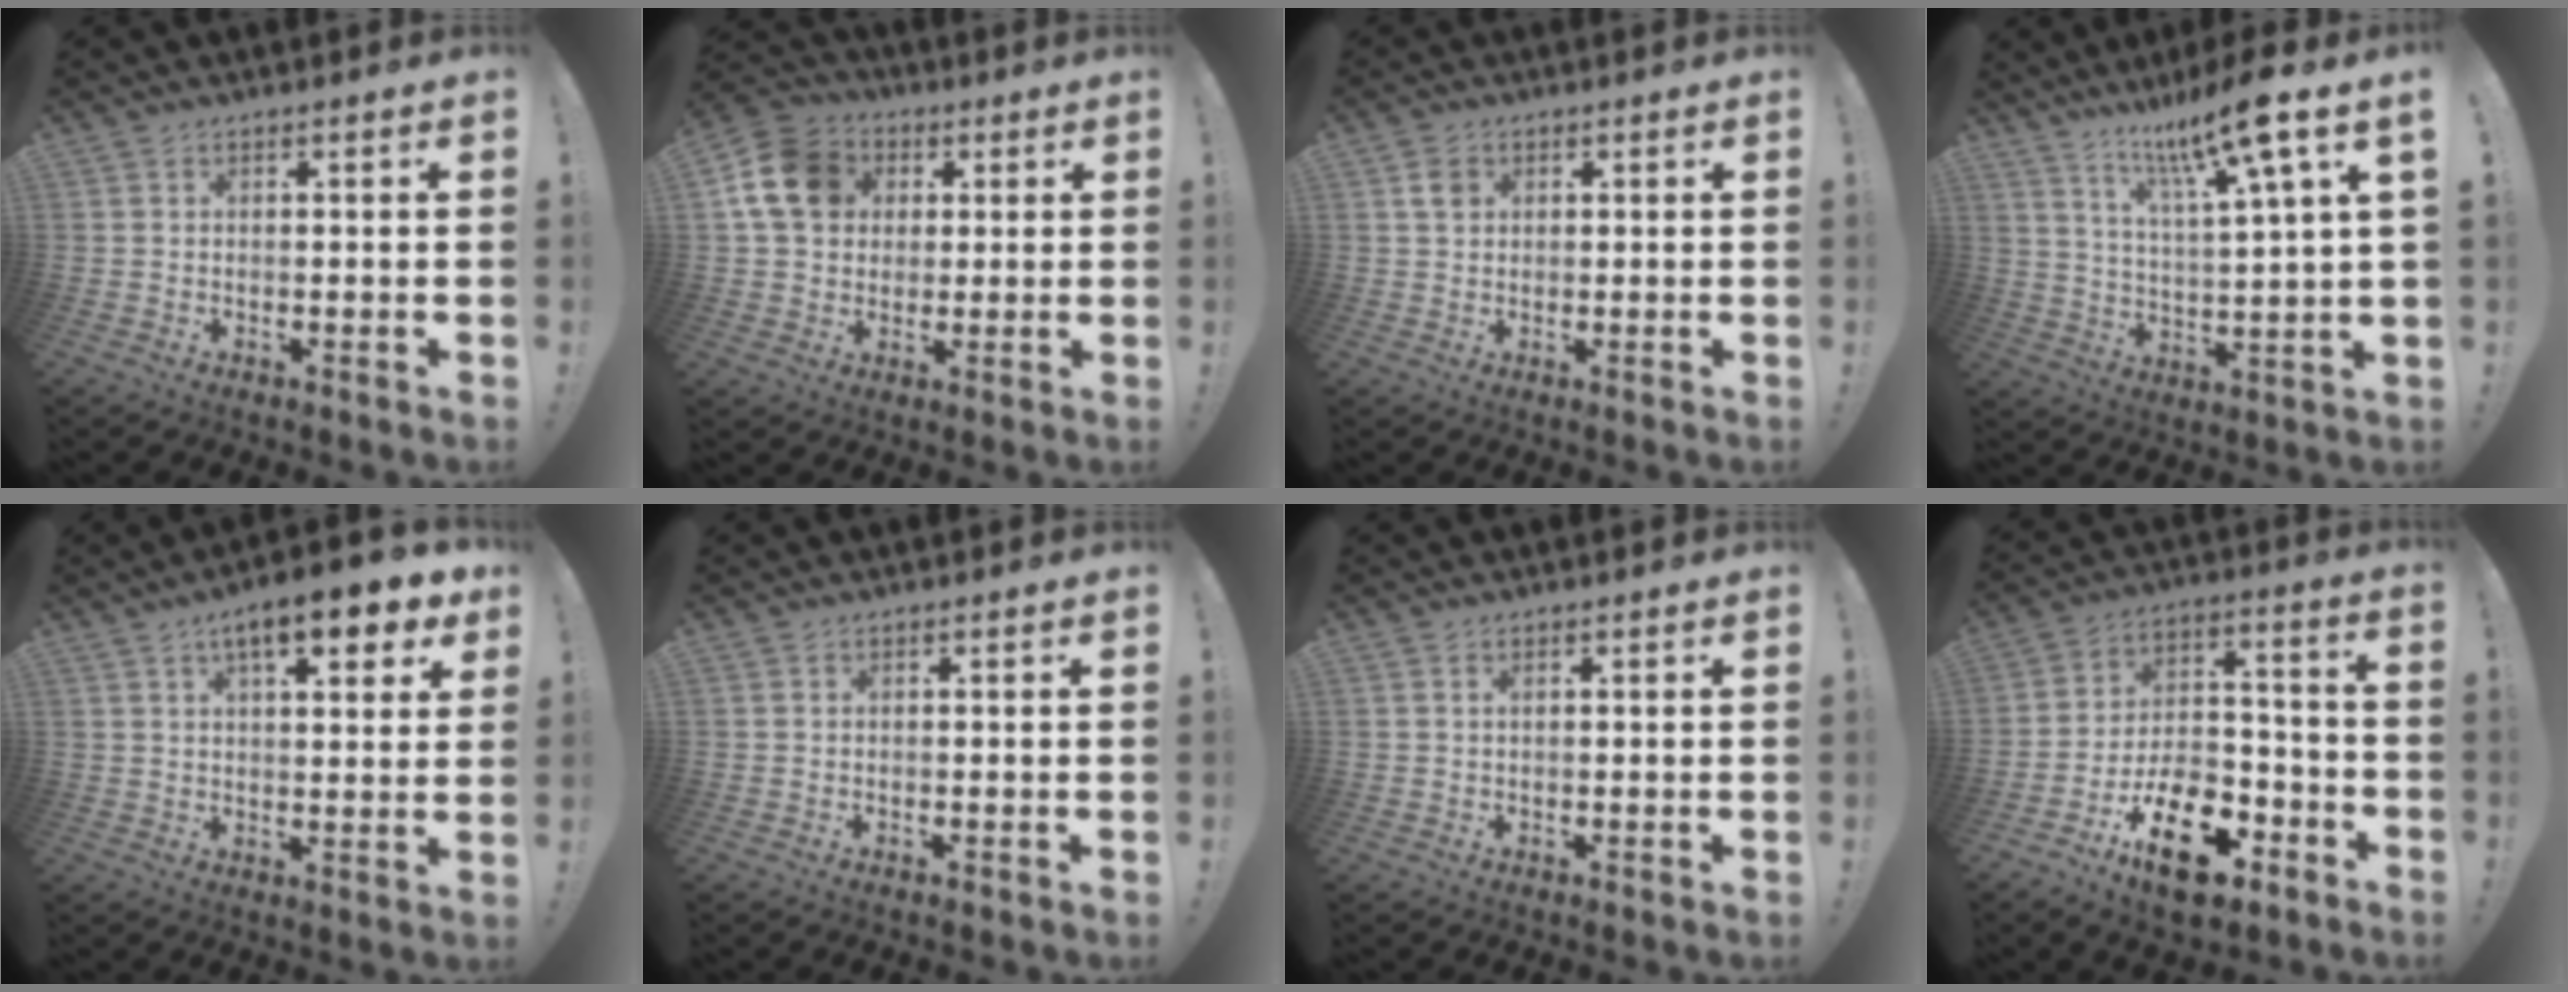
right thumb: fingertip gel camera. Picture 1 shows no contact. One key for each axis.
{"total": 14.2, "fx": 3.6, "fy": 11.7, "fz": 7.2, "tx": -0.115, "ty": 0.005, "tz": 0.076}
{"total": 3.0, "fx": 1.2, "fy": 2.4, "fz": 1.4, "tx": -0.008, "ty": -0.004, "tz": 0.019}
{"total": 14.4, "fx": 8.8, "fy": 0.6, "fz": 11.3, "tx": -0.189, "ty": -0.053, "tz": 0.130}
{"total": 11.2, "fx": 6.1, "fy": 3.1, "fz": 8.9, "tx": -0.125, "ty": -0.026, "tz": 0.096}
{"total": 0.0}
{"total": 0.8, "fx": 0.4, "fy": 0.2, "fz": 0.7, "tx": -0.014, "ty": 0.002, "tz": 0.007}
{"total": 19.2, "fx": -10.8, "fy": 10.3, "fz": 12.1, "tx": -0.182, "ty": 0.088, "tz": -0.173}